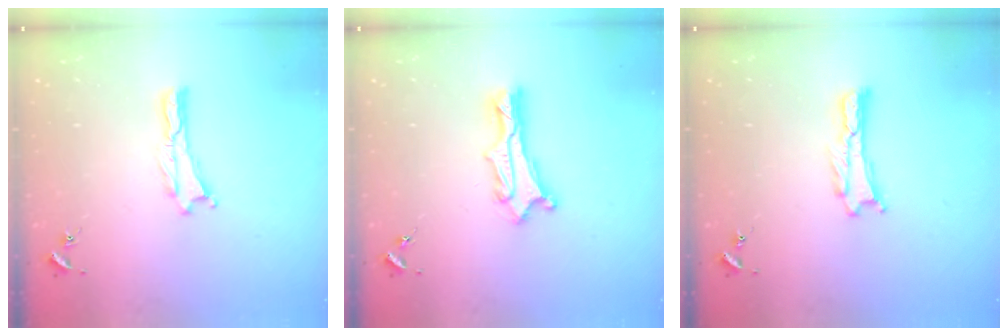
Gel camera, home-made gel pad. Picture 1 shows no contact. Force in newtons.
{"total": 2.4, "press": 2.4, "slide": 0.3}
{"total": 0.0}